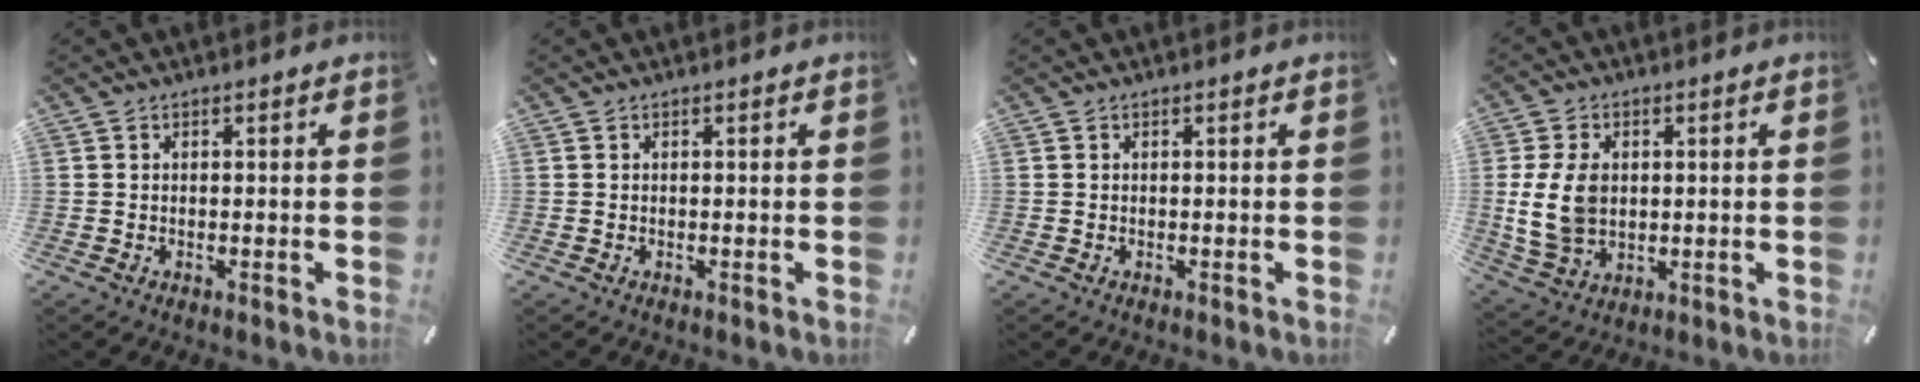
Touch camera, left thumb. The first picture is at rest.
{"total": 0.0}
{"total": 0.0}
{"total": 10.5, "force": [0.9, 7.8, 6.9], "torque": [-0.167, 0.004, 0.016]}